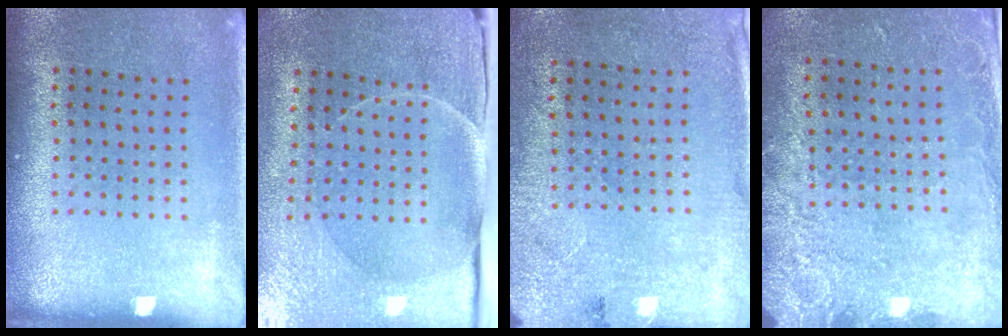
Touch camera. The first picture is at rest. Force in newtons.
{"total": 3.8, "press": 3.6, "slide": 1.3}
{"total": 2.7, "press": 2.2, "slide": 1.6}
{"total": 2.7, "press": 2.0, "slide": 1.8}